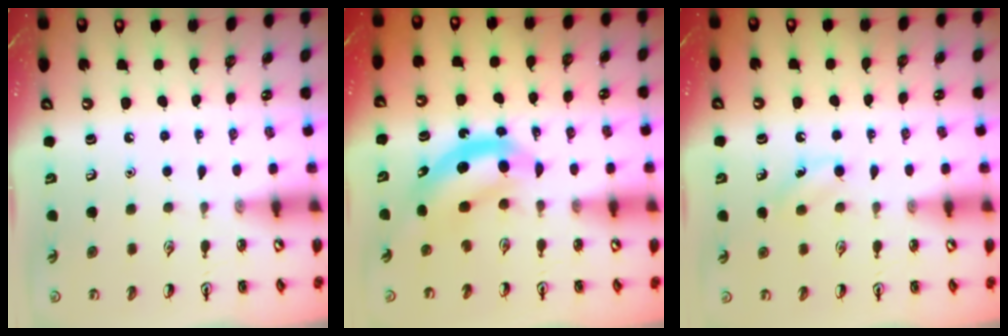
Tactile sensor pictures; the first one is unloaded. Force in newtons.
{"total": 5.8, "press": 5.7, "slide": 1.1}
{"total": 5.7, "press": 5.6, "slide": 1.4}